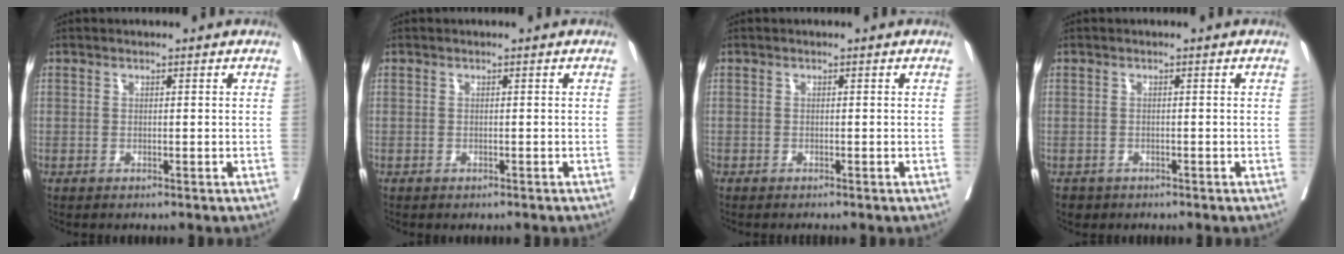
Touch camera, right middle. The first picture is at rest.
{"total": 0.5, "force": [-0.5, 0.2, 0.1], "torque": [-0.005, -0.001, -0.011]}
{"total": 0.8, "force": [-0.7, 0.0, 0.2], "torque": [-0.004, -0.001, -0.015]}
{"total": 1.9, "force": [-1.4, 1.3, 0.1], "torque": [-0.005, 0.002, -0.022]}